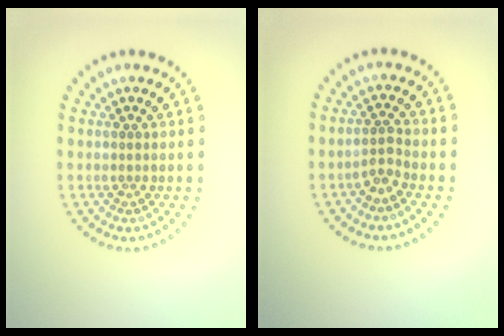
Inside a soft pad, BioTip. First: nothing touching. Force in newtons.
{"total": 1.7, "press": 1.2, "slide": 1.3}